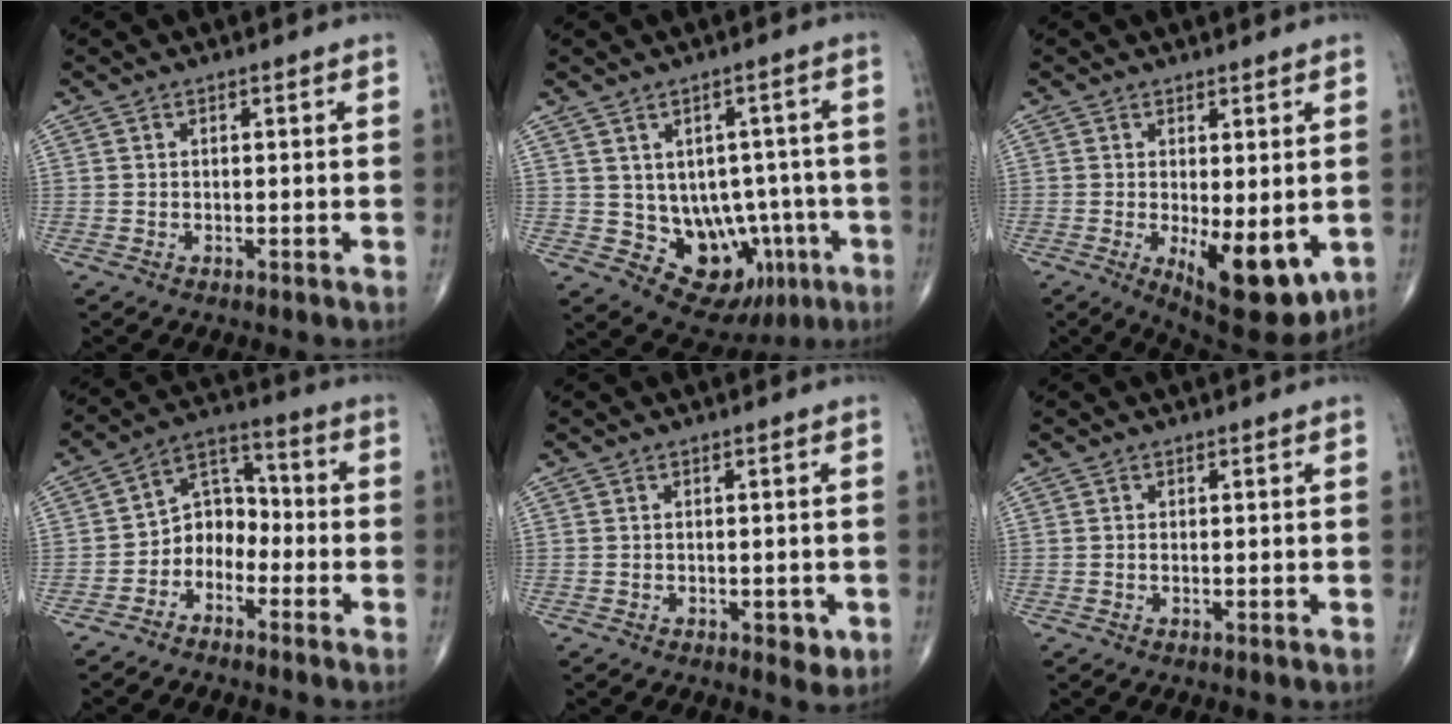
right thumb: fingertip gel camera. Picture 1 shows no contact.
{"total": 12.7, "force": [-3.2, 9.5, 7.8], "torque": [-0.052, 0.020, -0.023]}
{"total": 11.4, "force": [-2.5, 4.6, 10.1], "torque": [-0.129, -0.024, -0.020]}
{"total": 7.7, "force": [-3.4, 5.9, 3.6], "torque": [-0.028, 0.061, -0.078]}
{"total": 2.8, "force": [-0.9, 1.4, 2.2], "torque": [-0.019, -0.003, -0.008]}
{"total": 0.0}